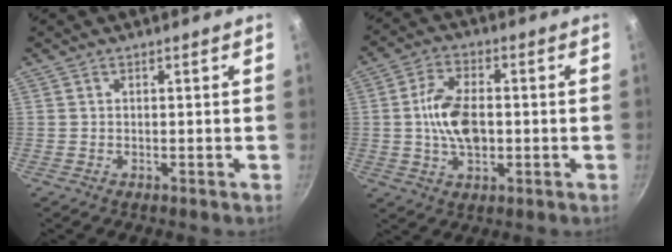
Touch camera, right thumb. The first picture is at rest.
{"total": 10.2, "force": [-0.3, 5.8, 8.3], "torque": [-0.149, 0.013, -0.011]}